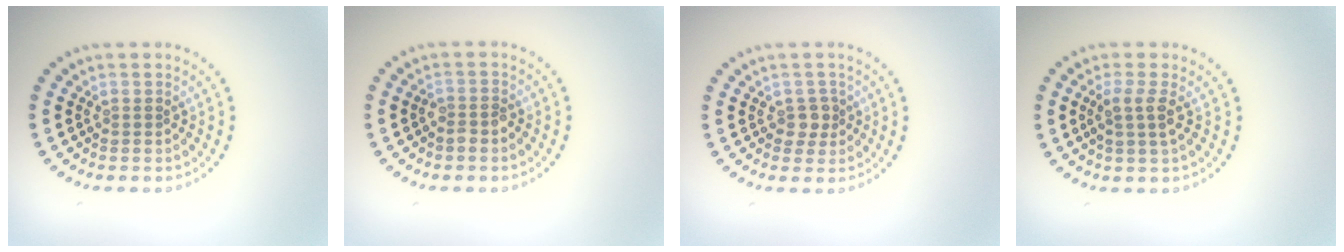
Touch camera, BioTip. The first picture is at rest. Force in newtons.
{"total": 1.3, "press": 1.2, "slide": 0.6}
{"total": 1.5, "press": 1.3, "slide": 0.7}
{"total": 2.1, "press": 1.8, "slide": 1.2}